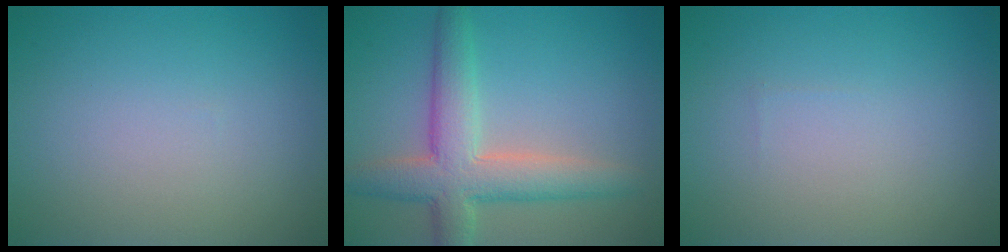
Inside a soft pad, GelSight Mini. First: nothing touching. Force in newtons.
{"total": 6.1, "press": 6.1, "slide": 0.4}
{"total": 0.0}